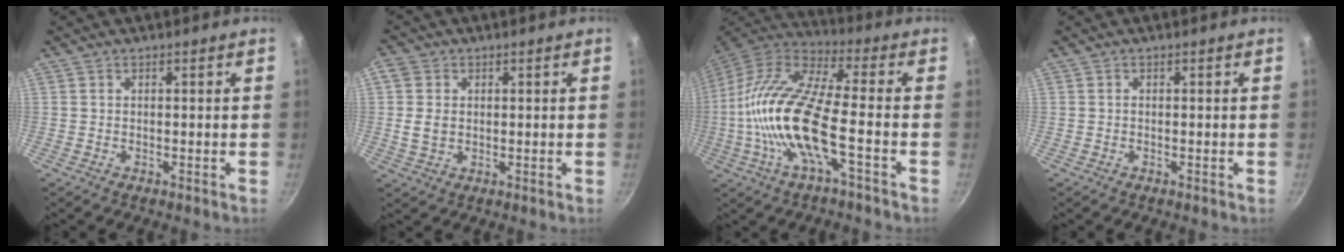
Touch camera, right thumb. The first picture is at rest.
{"total": 4.8, "force": [0.3, 3.9, 2.9], "torque": [-0.045, -0.002, 0.003]}
{"total": 18.9, "force": [-4.2, 5.8, 17.5], "torque": [-0.345, 0.036, -0.098]}
{"total": 0.0}